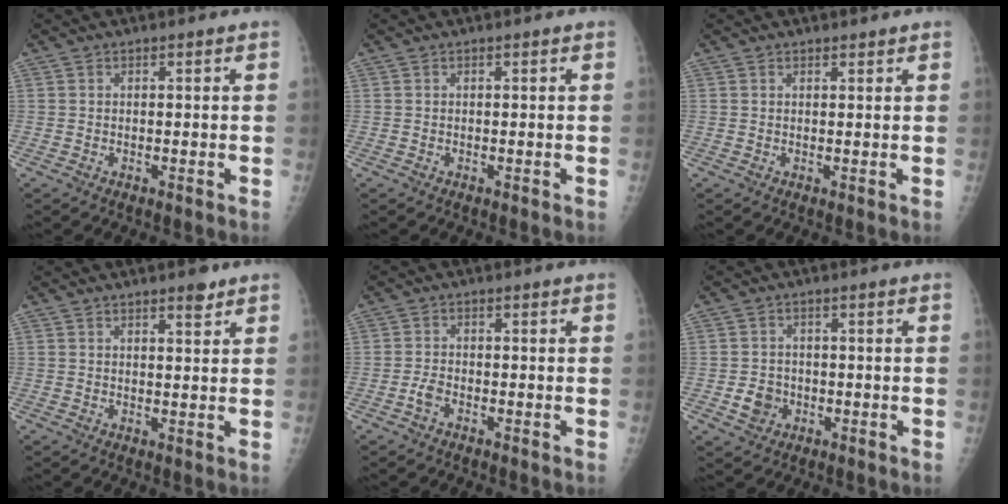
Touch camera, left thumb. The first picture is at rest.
{"total": 0.0}
{"total": 0.8, "force": [0.8, 0.3, 0.2], "torque": [-0.001, -0.006, 0.012]}
{"total": 3.0, "force": [2.2, 0.9, 1.8], "torque": [-0.017, -0.013, 0.031]}
{"total": 1.8, "force": [-1.0, 1.0, 1.2], "torque": [-0.028, 0.003, -0.023]}
{"total": 4.4, "force": [-1.3, 3.9, 1.8], "torque": [-0.014, 0.007, -0.019]}